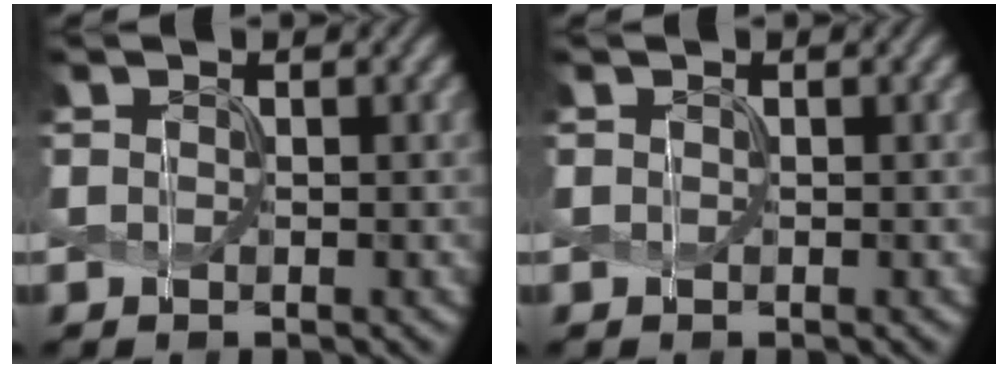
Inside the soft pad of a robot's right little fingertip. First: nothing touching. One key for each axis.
{"total": 0.0}